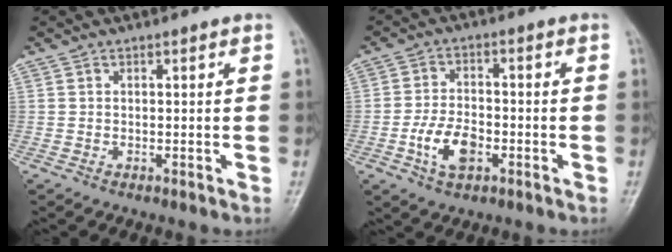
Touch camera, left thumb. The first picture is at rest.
{"total": 7.3, "force": [-2.7, 4.3, 5.3], "torque": [-0.095, 0.014, -0.051]}